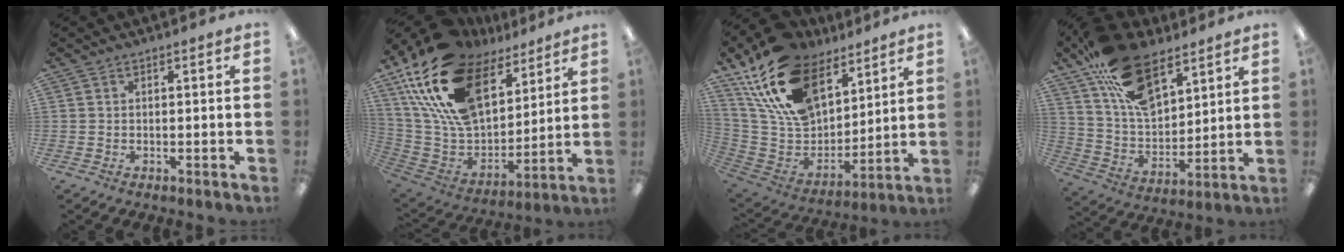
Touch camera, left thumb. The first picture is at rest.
{"total": 25.5, "force": [14.5, 14.6, 15.0], "torque": [-0.314, -0.074, 0.262]}
{"total": 23.2, "force": [14.3, 13.4, 12.4], "torque": [-0.251, -0.070, 0.267]}
{"total": 20.7, "force": [12.3, 10.9, 12.6], "torque": [-0.225, -0.051, 0.227]}